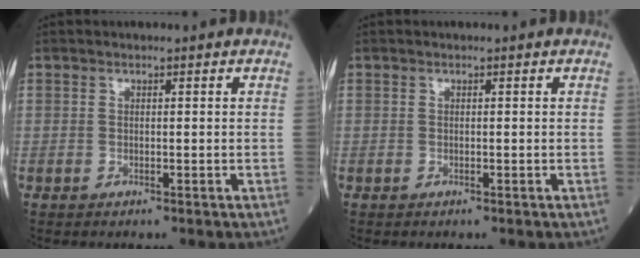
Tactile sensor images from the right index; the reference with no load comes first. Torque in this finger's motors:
{"motor_torque": [0.02, 0.00, -0.04, -0.01]}